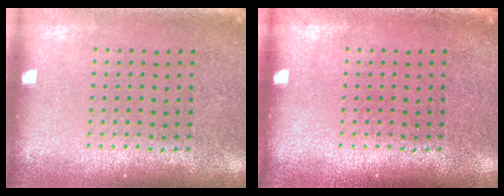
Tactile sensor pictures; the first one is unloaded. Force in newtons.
{"total": 0.0}